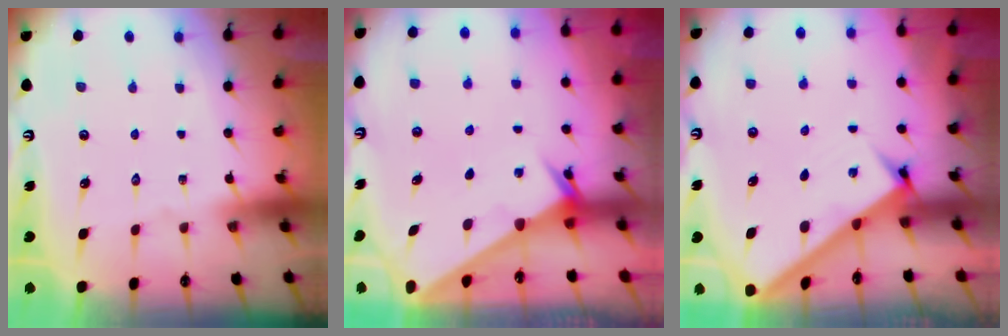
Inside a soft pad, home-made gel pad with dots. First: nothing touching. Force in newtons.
{"total": 1.8, "press": 1.8, "slide": 0.0}
{"total": 3.0, "press": 3.0, "slide": 0.4}